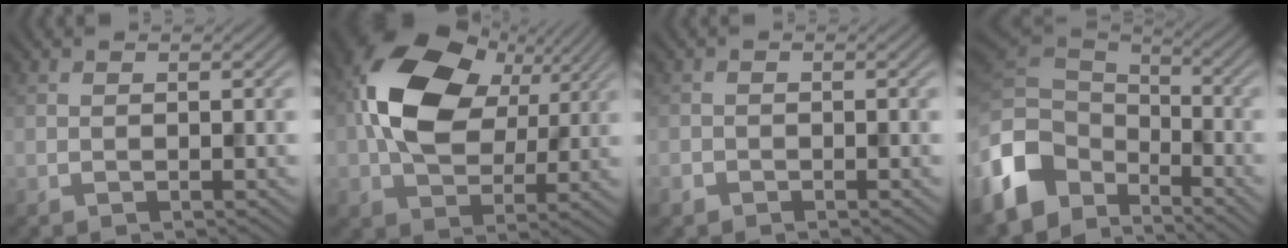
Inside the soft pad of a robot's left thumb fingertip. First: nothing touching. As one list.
[{"total": 14.9, "force": [3.8, 9.9, 10.4], "torque": [-0.220, 0.013, 0.072]}, {"total": 1.2, "force": [-0.9, 0.7, 0.2], "torque": [-0.007, -0.006, -0.022]}, {"total": 12.0, "force": [-5.5, 8.6, 6.3], "torque": [-0.201, -0.022, -0.108]}]